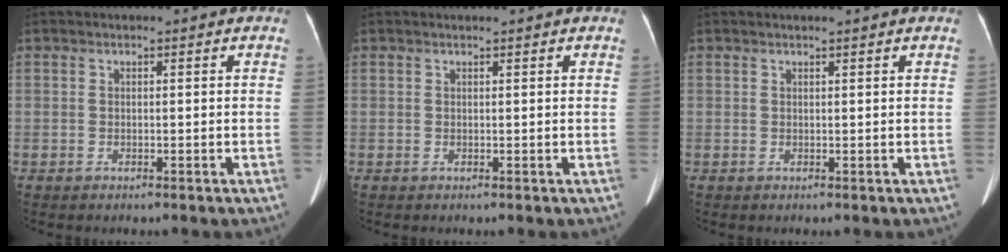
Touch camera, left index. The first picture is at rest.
{"total": 1.3, "force": [1.2, 0.0, 0.4], "torque": [-0.007, 0.014, 0.017]}
{"total": 1.4, "force": [1.2, -0.2, 0.7], "torque": [-0.008, 0.011, 0.021]}